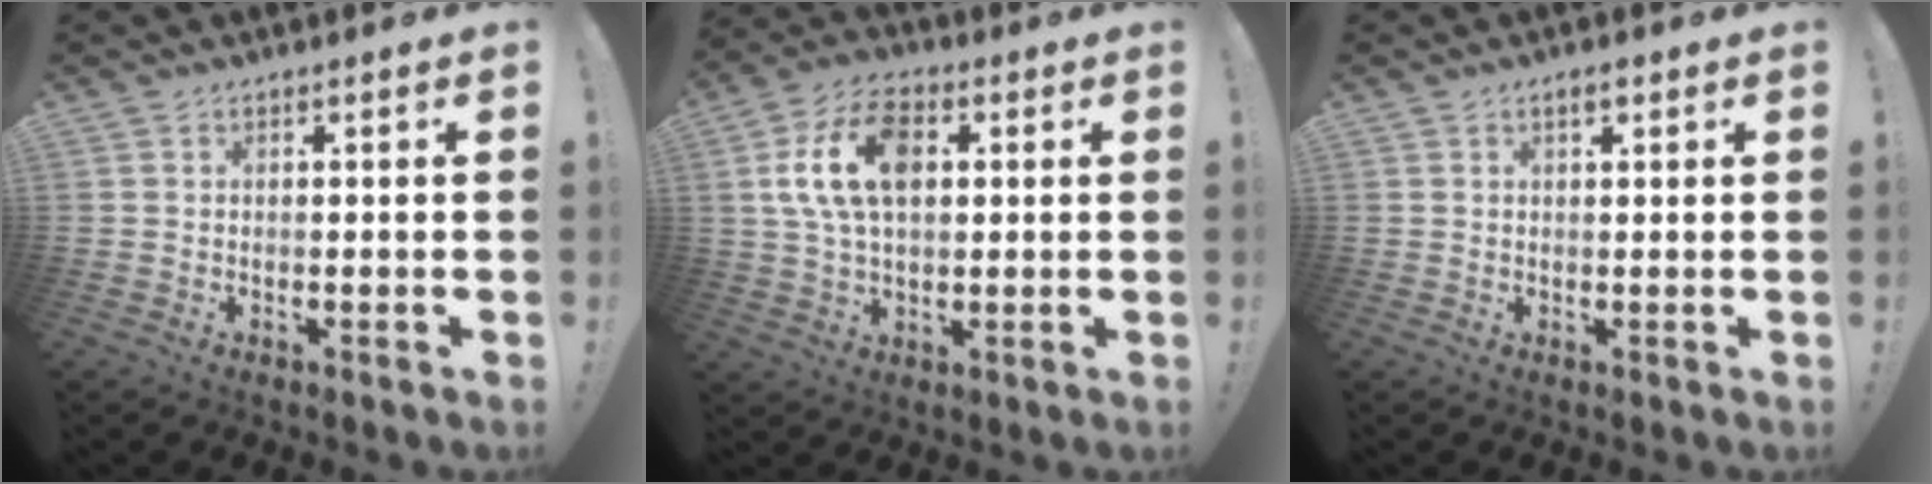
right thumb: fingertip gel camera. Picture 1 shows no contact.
{"total": 14.7, "force": [3.3, 9.0, 11.1], "torque": [-0.203, 0.007, 0.064]}
{"total": 2.0, "force": [1.2, 0.7, 1.4], "torque": [-0.021, -0.001, 0.020]}